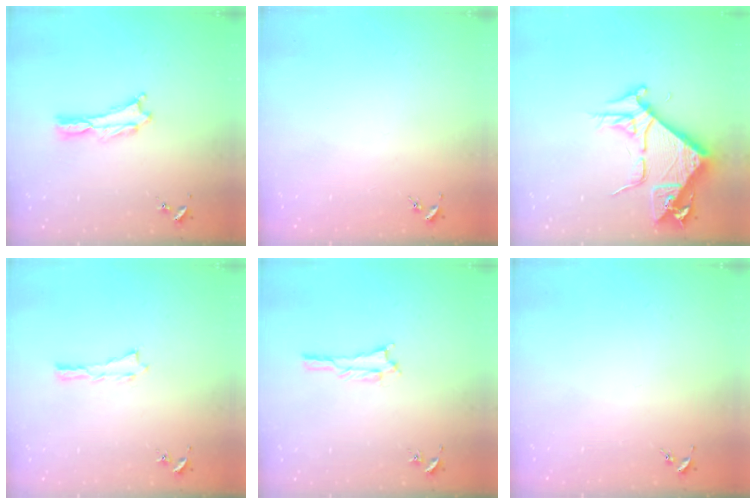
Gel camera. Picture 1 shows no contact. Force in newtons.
{"total": 0.0}
{"total": 8.6, "press": 8.6, "slide": 1.0}
{"total": 0.0}
{"total": 1.7, "press": 1.7, "slide": 0.2}
{"total": 0.0}